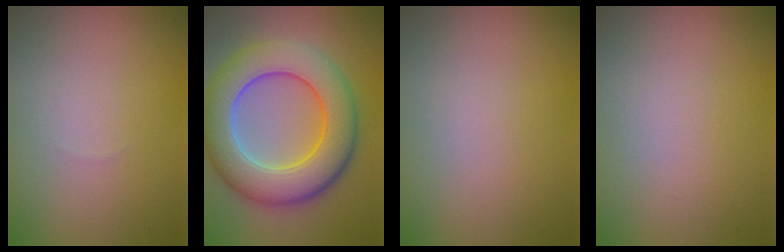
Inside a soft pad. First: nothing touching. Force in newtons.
{"total": 9.8, "press": 9.8, "slide": 0.4}
{"total": 0.0}
{"total": 0.0}